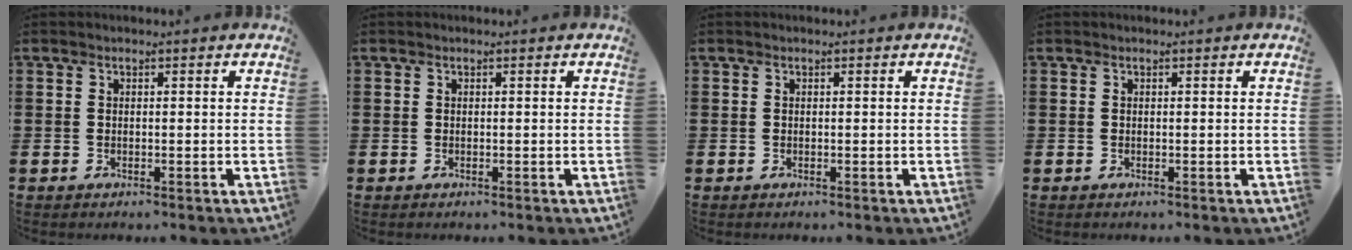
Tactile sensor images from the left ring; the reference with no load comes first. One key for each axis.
{"total": 0.0}
{"total": 0.0}
{"total": 0.0}